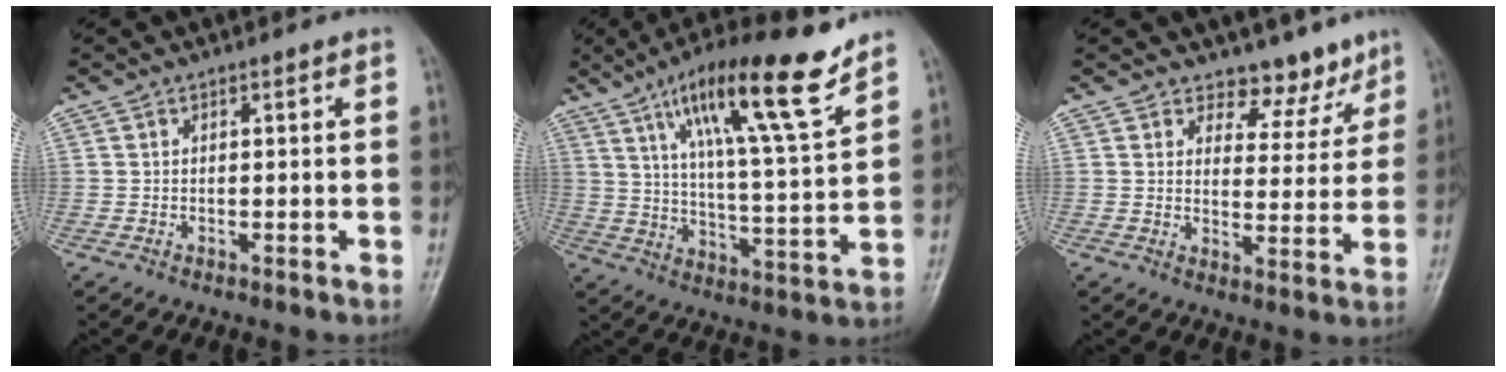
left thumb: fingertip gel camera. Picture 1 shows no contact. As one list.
[{"total": 18.7, "force": [11.7, 2.8, 14.4], "torque": [-0.221, -0.049, 0.195]}, {"total": 7.0, "force": [5.6, 3.8, 1.5], "torque": [0.015, -0.042, 0.078]}]